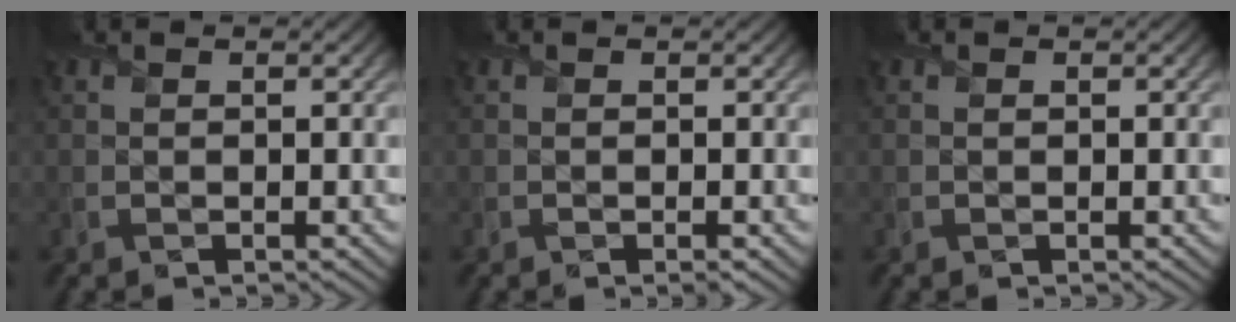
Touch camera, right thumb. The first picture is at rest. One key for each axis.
{"total": 0.6, "fx": -0.3, "fy": 0.1, "fz": 0.5, "tx": -0.008, "ty": -0.003, "tz": -0.004}
{"total": 0.0}